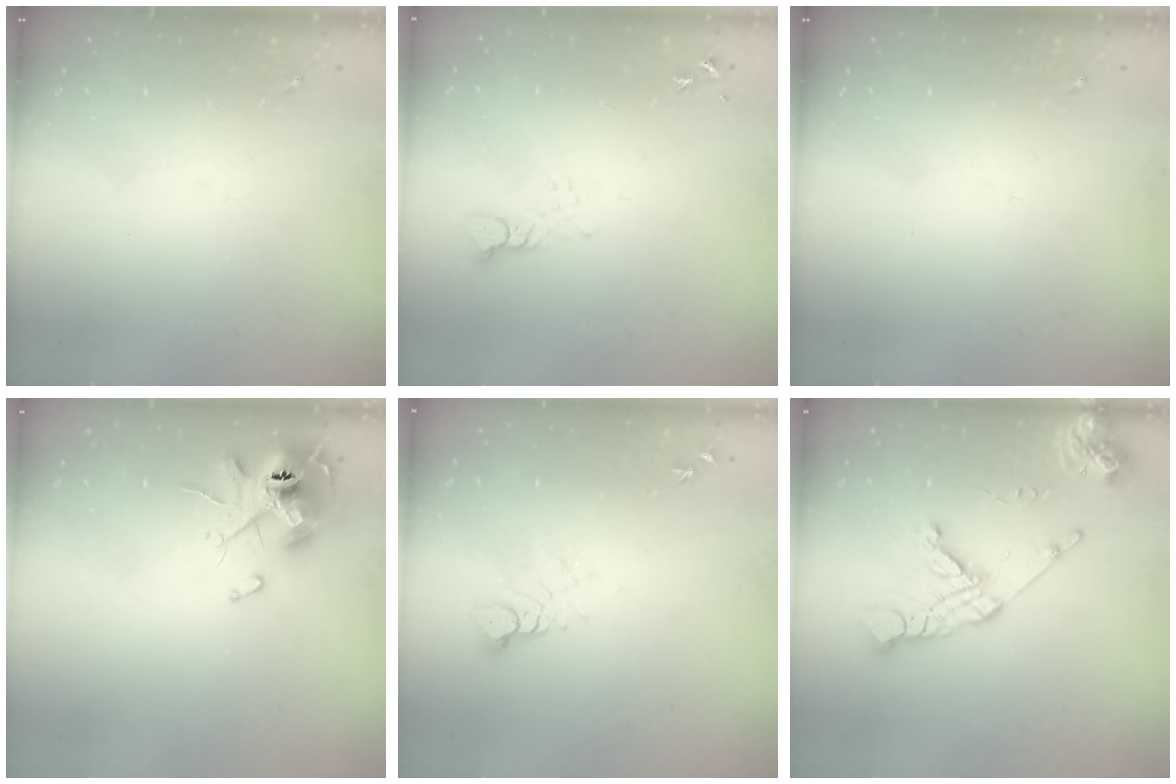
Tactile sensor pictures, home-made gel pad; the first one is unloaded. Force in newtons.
{"total": 3.1, "press": 3.1, "slide": 0.4}
{"total": 0.0}
{"total": 11.9, "press": 11.7, "slide": 1.7}
{"total": 4.4, "press": 4.4, "slide": 0.1}
{"total": 14.4, "press": 14.3, "slide": 1.9}